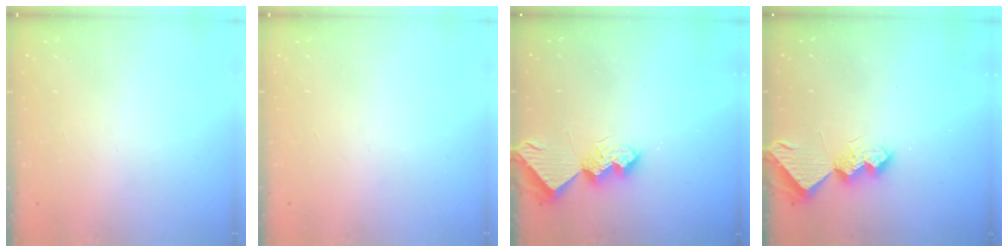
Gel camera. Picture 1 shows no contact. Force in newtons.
{"total": 0.0}
{"total": 9.1, "press": 9.1, "slide": 0.5}
{"total": 8.7, "press": 8.7, "slide": 0.4}